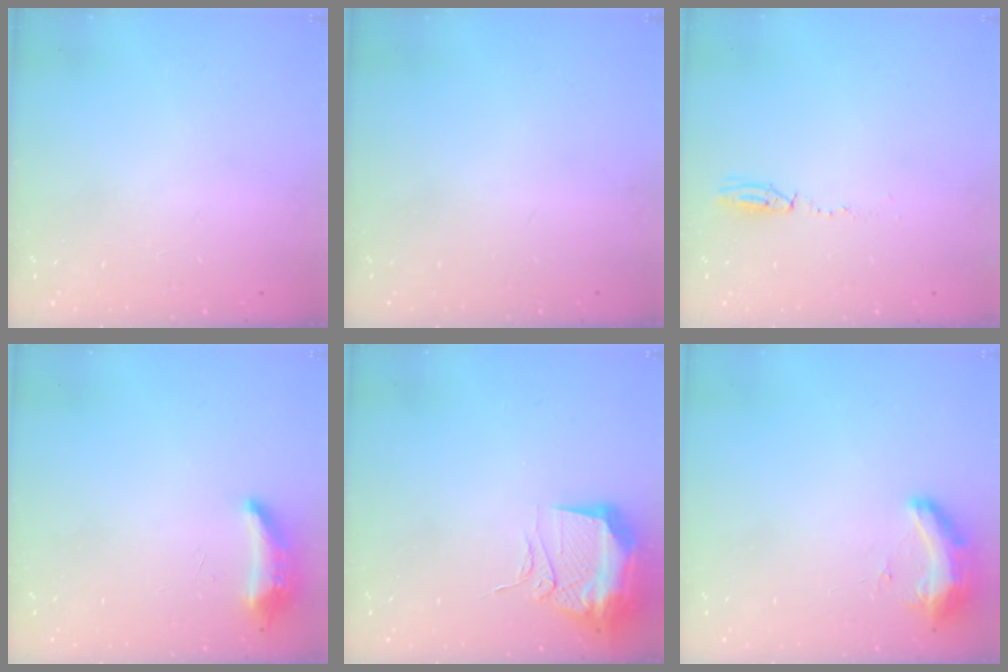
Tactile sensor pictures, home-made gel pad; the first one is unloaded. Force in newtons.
{"total": 0.0}
{"total": 3.9, "press": 3.8, "slide": 0.9}
{"total": 8.5, "press": 8.4, "slide": 1.6}
{"total": 12.6, "press": 12.5, "slide": 1.2}
{"total": 16.9, "press": 11.4, "slide": 12.5}